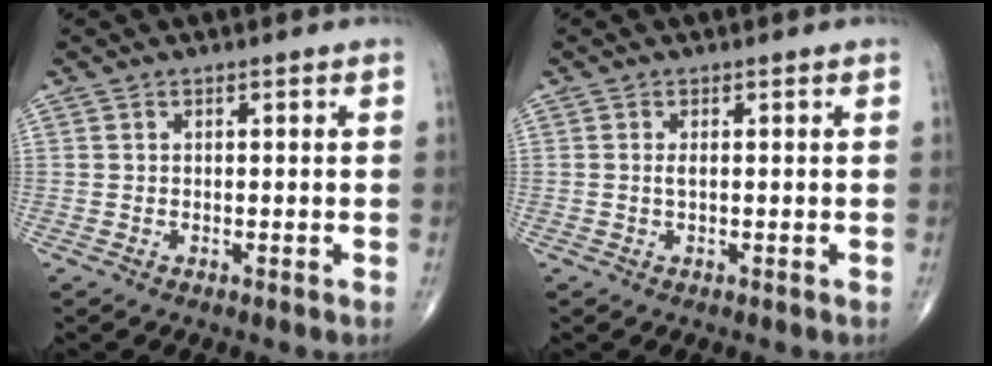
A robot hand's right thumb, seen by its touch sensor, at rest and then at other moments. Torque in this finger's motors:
{"motor_torque": [0.10, 0.05, 0.24, 0.11, -0.01]}